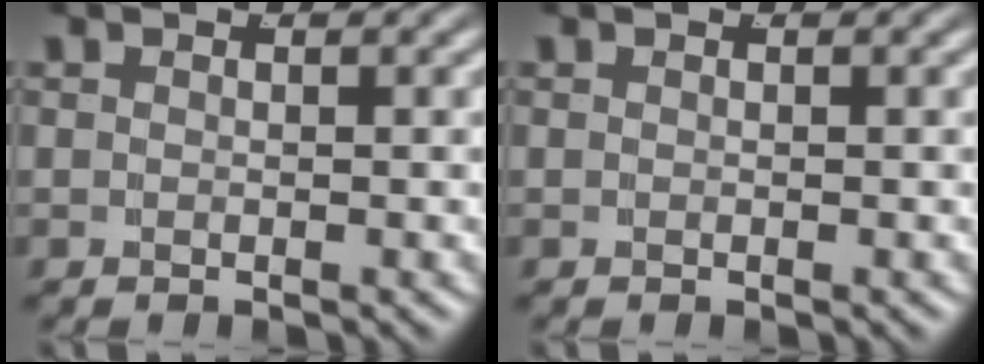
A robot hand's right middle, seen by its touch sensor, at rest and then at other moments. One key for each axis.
{"total": 0.0}